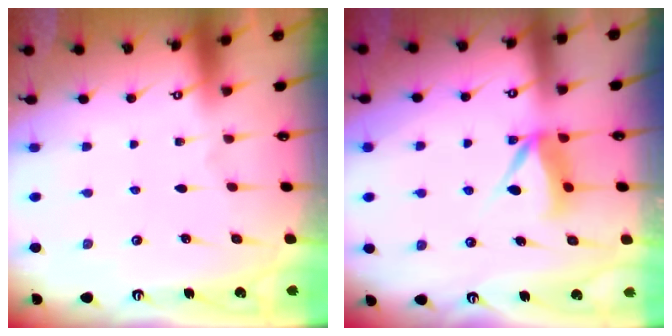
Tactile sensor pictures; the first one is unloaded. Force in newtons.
{"total": 7.3, "press": 7.3, "slide": 0.7}